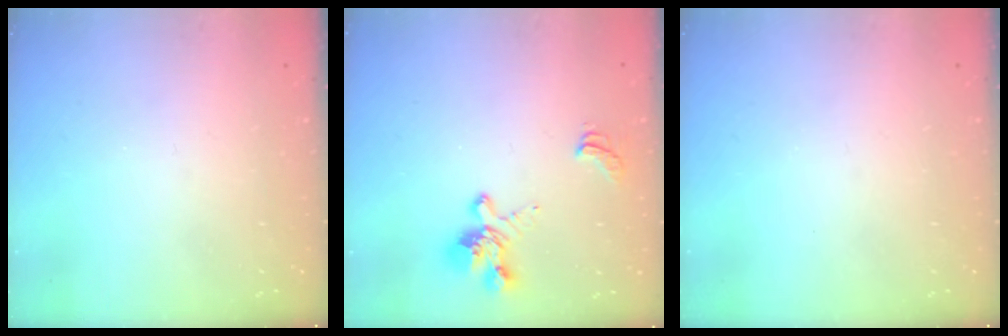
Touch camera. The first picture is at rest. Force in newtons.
{"total": 2.4, "press": 1.6, "slide": 1.8}
{"total": 0.0}